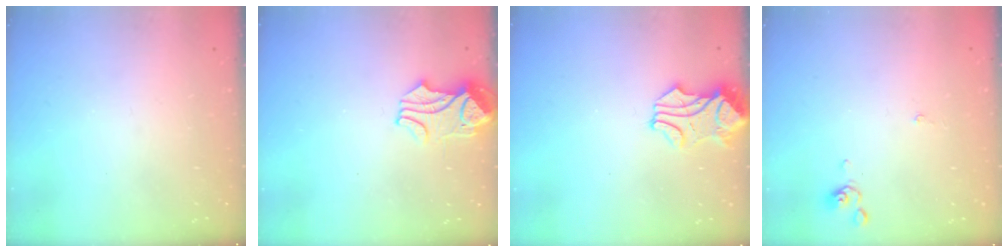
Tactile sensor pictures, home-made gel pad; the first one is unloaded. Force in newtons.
{"total": 1.6, "press": 1.1, "slide": 1.1}
{"total": 1.6, "press": 1.3, "slide": 0.9}
{"total": 0.0}